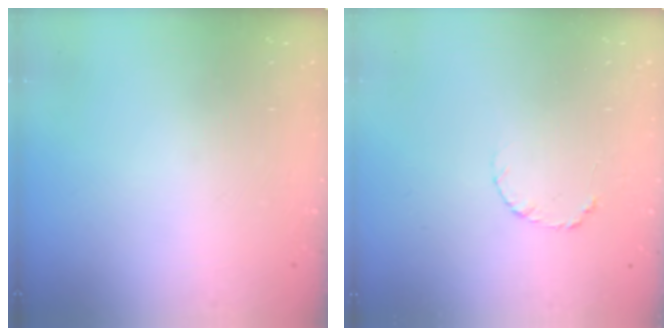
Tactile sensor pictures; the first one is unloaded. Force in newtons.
{"total": 3.9, "press": 3.8, "slide": 0.5}